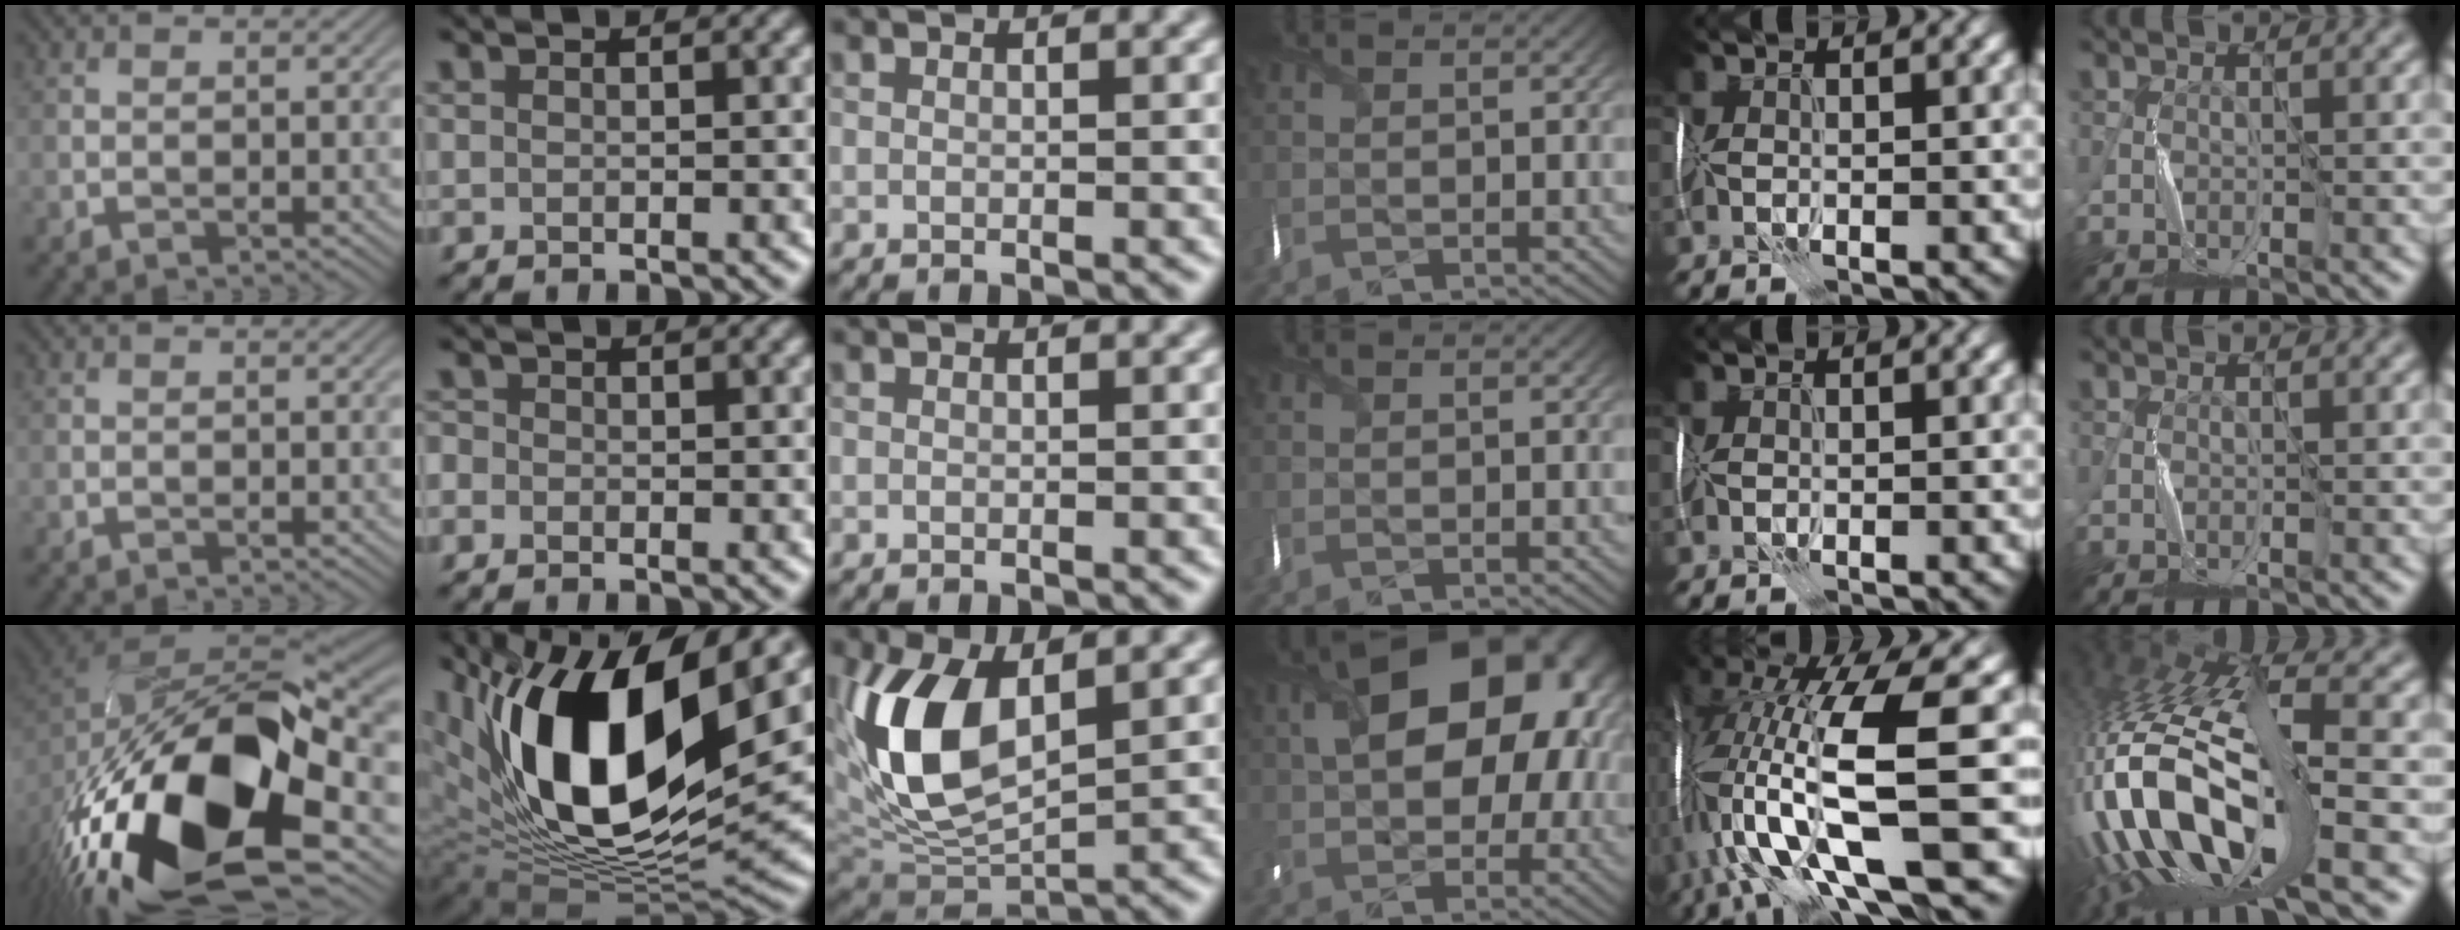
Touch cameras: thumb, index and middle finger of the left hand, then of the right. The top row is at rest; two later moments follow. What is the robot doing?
{"motion": "wrap", "object": "ribbon"}